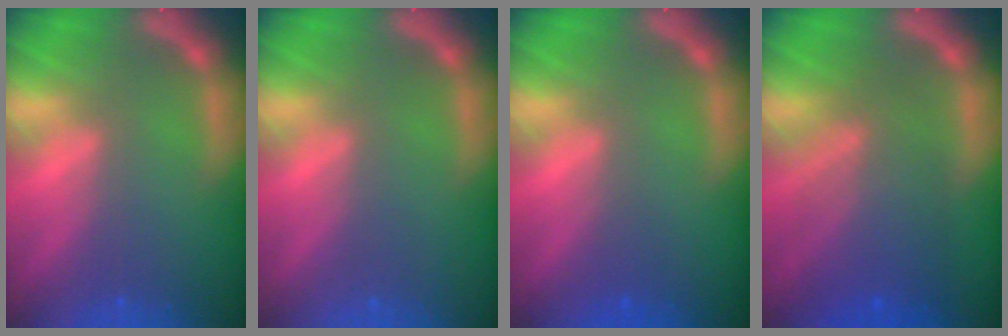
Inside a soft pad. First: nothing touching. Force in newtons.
{"total": 0.0}
{"total": 0.9}
{"total": 7.5}